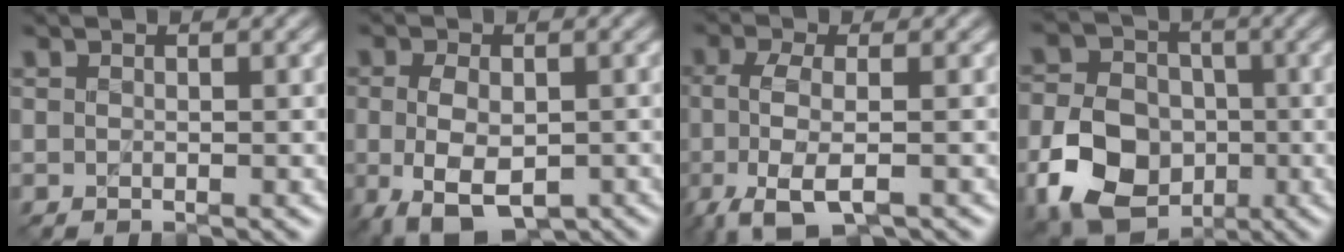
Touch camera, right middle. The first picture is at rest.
{"total": 6.4, "force": [-2.2, 3.7, 4.7], "torque": [-0.096, -0.018, -0.029]}
{"total": 5.3, "force": [-2.1, 1.9, 4.5], "torque": [-0.099, -0.004, -0.045]}
{"total": 9.1, "force": [-3.1, 7.1, 4.8], "torque": [-0.102, -0.008, -0.071]}